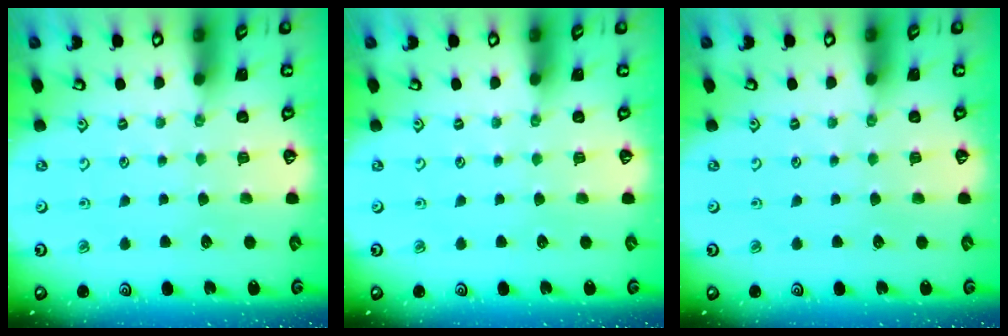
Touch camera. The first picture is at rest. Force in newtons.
{"total": 0.0}
{"total": 0.0}